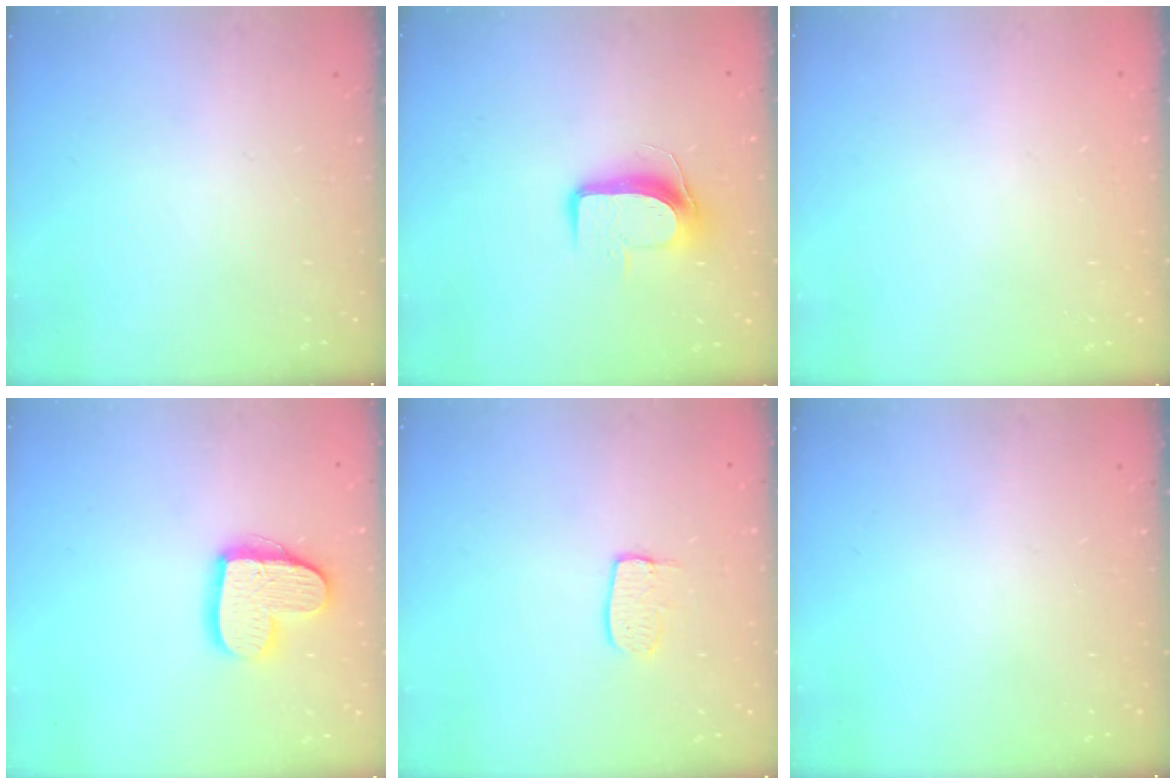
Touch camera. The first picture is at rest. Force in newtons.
{"total": 9.2, "press": 9.1, "slide": 0.9}
{"total": 0.0}
{"total": 14.1, "press": 14.0, "slide": 1.0}
{"total": 6.0, "press": 6.0, "slide": 0.3}
{"total": 0.0}